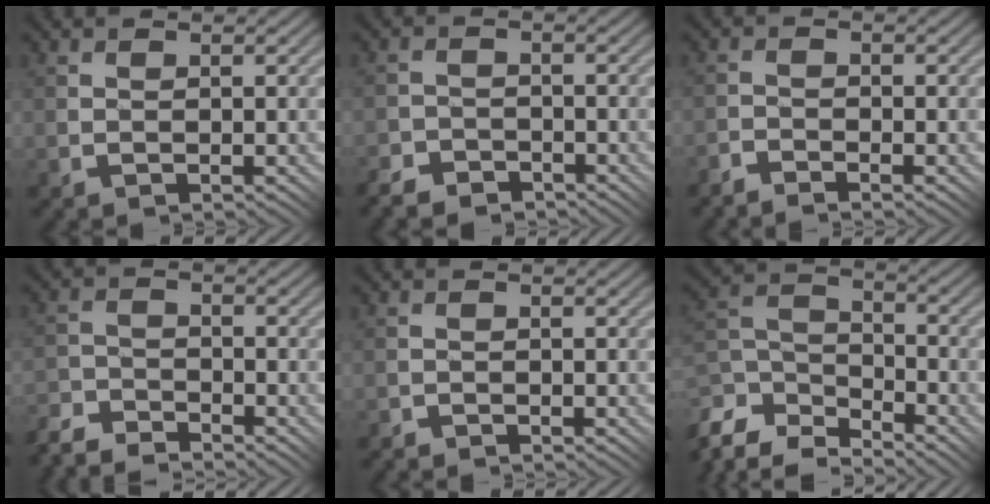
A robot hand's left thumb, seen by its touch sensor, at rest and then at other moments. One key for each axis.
{"total": 4.3, "fx": -3.8, "fy": 1.8, "fz": 0.9, "tx": -0.014, "ty": 0.004, "tz": -0.073}
{"total": 2.4, "fx": -2.2, "fy": 0.4, "fz": 0.7, "tx": -0.011, "ty": 0.004, "tz": -0.047}
{"total": 5.8, "fx": -5.5, "fy": 1.3, "fz": 1.4, "tx": -0.029, "ty": -0.002, "tz": -0.112}
{"total": 1.1, "fx": -1.0, "fy": -0.1, "fz": -0.3, "tx": 0.007, "ty": 0.005, "tz": -0.022}
{"total": 11.6, "fx": -8.8, "fy": 5.6, "fz": 5.1, "tx": -0.150, "ty": -0.011, "tz": -0.155}